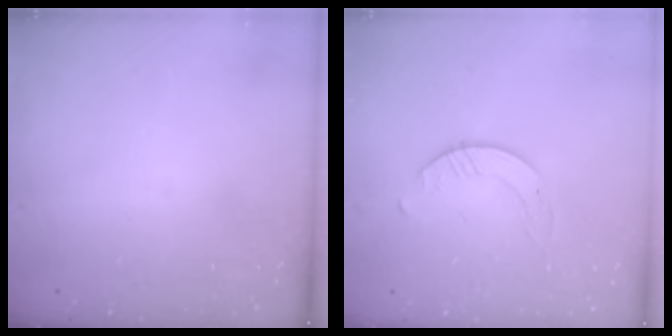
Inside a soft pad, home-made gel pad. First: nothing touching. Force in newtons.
{"total": 1.7, "press": 1.7, "slide": 0.2}